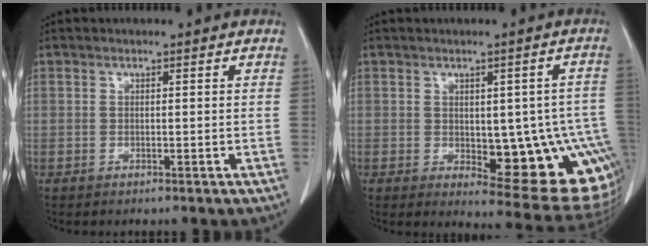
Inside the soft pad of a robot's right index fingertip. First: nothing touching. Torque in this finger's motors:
{"motor_torque": [1.28, -0.83, 0.29, 0.04]}